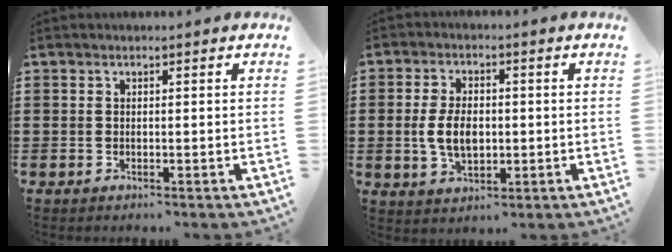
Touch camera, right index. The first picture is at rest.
{"total": 6.0, "force": [-0.4, 3.5, 4.9], "torque": [-0.099, 0.000, -0.012]}